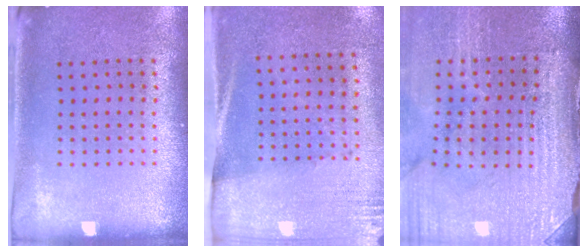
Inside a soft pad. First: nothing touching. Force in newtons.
{"total": 2.7, "press": 2.4, "slide": 1.3}
{"total": 4.3, "press": 3.7, "slide": 2.2}